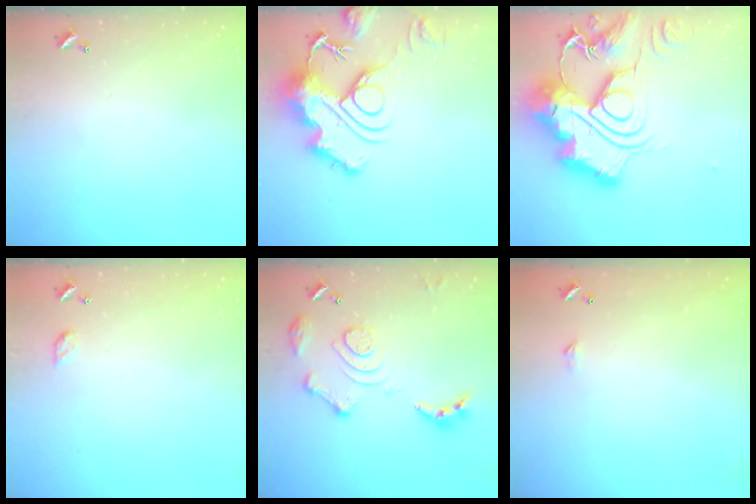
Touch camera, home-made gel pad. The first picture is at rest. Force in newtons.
{"total": 17.0, "press": 16.9, "slide": 1.8}
{"total": 0.6, "press": 0.6, "slide": 0.0}
{"total": 3.2, "press": 3.2, "slide": 0.4}
{"total": 14.6, "press": 14.5, "slide": 1.6}
{"total": 2.3, "press": 2.3, "slide": 0.4}